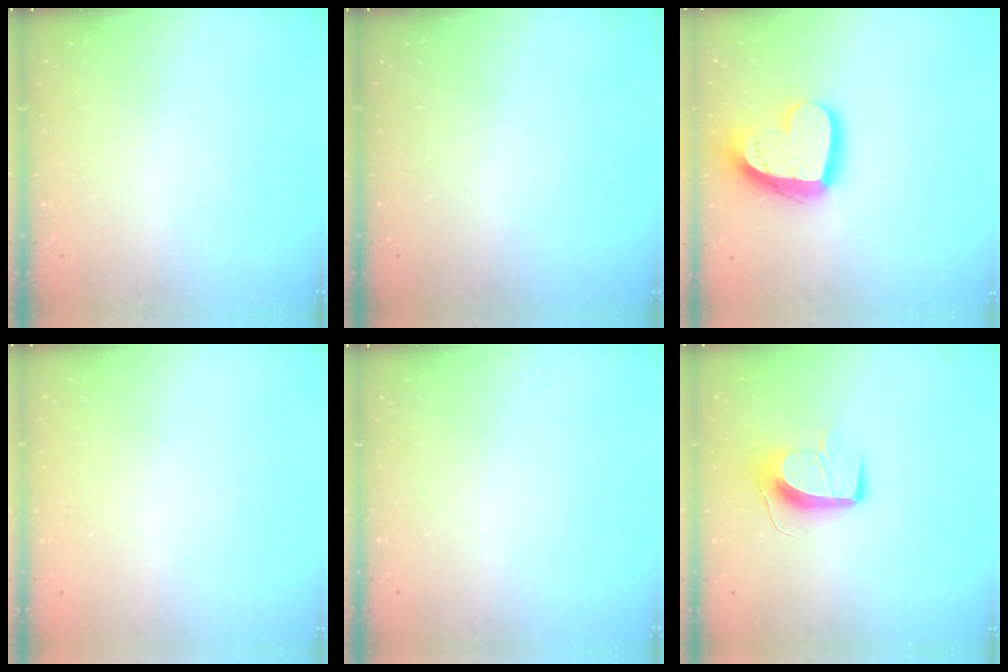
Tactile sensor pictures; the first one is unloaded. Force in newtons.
{"total": 0.0}
{"total": 18.8, "press": 18.7, "slide": 1.8}
{"total": 0.0}
{"total": 0.0}
{"total": 11.6, "press": 11.6, "slide": 0.1}